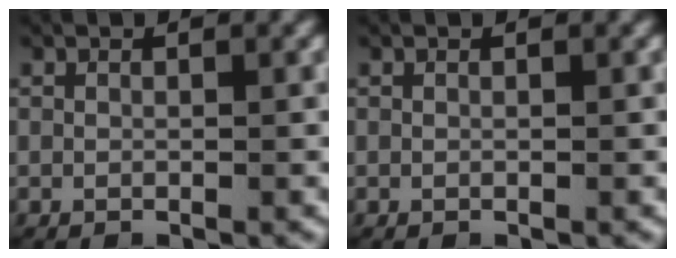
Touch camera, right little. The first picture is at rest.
{"total": 0.0}